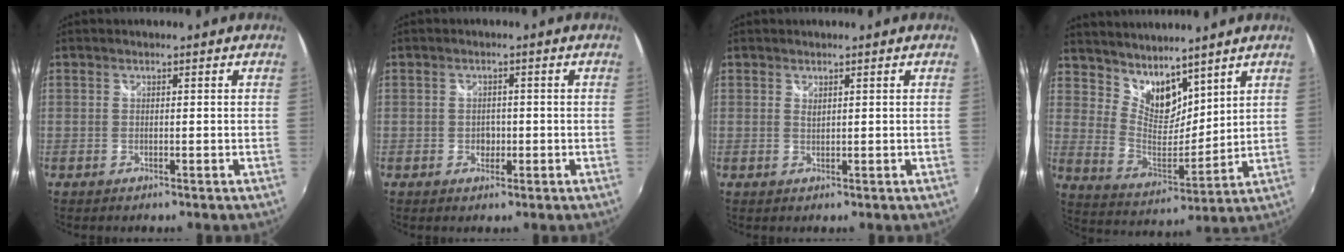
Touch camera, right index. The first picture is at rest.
{"total": 2.3, "force": [-0.5, 2.0, 1.0], "torque": [-0.014, 0.001, -0.008]}
{"total": 0.7, "force": [0.5, 0.3, 0.4], "torque": [-0.007, 0.001, 0.009]}
{"total": 10.7, "force": [8.7, 4.7, 4.2], "torque": [-0.076, -0.003, 0.170]}